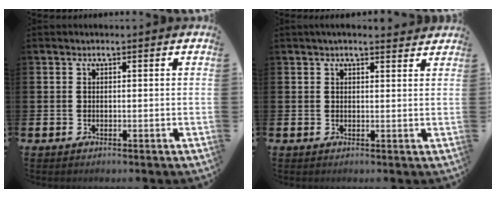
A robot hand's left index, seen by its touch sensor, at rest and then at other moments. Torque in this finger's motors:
{"motor_torque": [0.72, -0.83, 0.27, 0.01]}